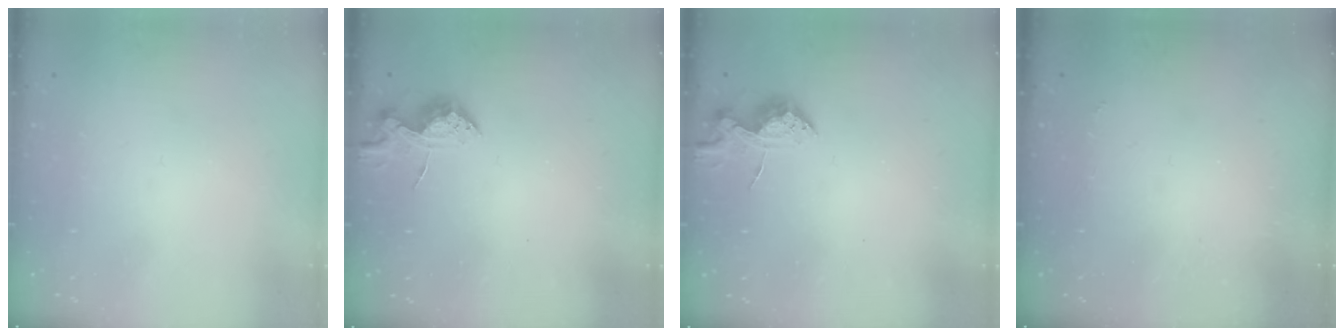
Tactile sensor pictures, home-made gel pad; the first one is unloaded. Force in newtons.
{"total": 7.3, "press": 7.3, "slide": 0.6}
{"total": 7.3, "press": 7.3, "slide": 0.6}
{"total": 1.9, "press": 1.8, "slide": 0.4}